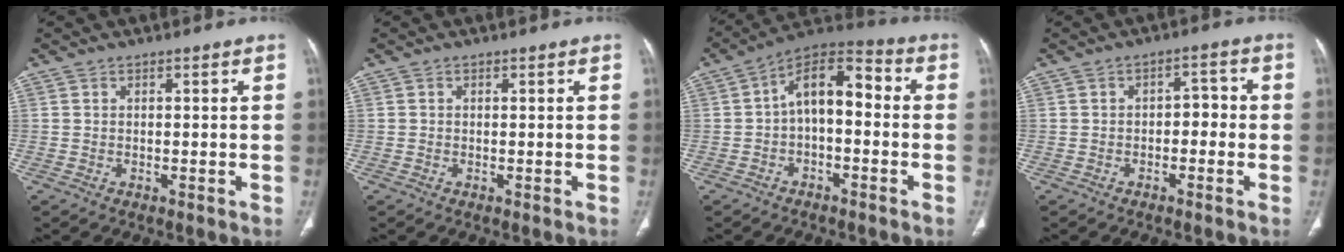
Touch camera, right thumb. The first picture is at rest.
{"total": 0.0}
{"total": 11.2, "force": [-0.4, 6.2, 9.3], "torque": [-0.128, 0.048, -0.020]}
{"total": 3.8, "force": [-0.9, 2.4, 2.7], "torque": [-0.022, 0.021, -0.021]}